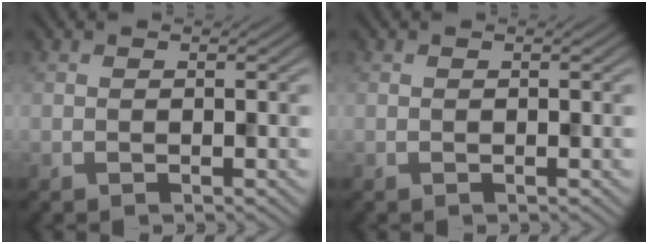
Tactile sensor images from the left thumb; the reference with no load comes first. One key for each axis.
{"total": 0.0}